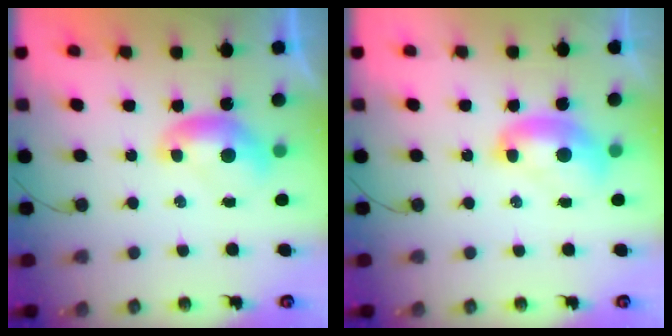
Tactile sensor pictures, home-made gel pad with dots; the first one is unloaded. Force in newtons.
{"total": 1.9, "press": 1.9, "slide": 0.1}